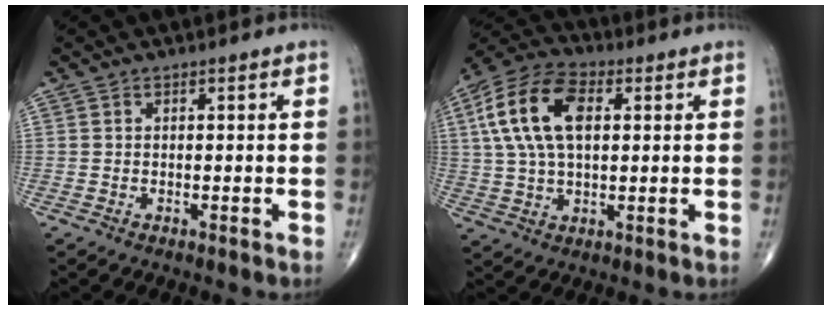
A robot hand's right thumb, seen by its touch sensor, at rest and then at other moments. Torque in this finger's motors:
{"motor_torque": [0.85, 0.93, 1.03, 0.37, 0.20]}